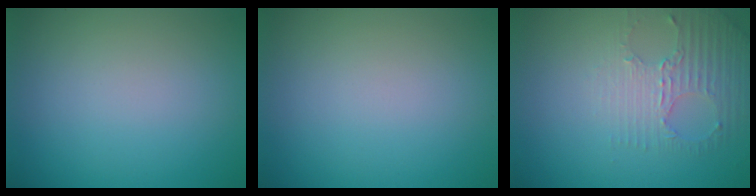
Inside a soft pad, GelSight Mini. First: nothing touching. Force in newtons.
{"total": 0.0}
{"total": 2.8, "press": 2.4, "slide": 1.4}